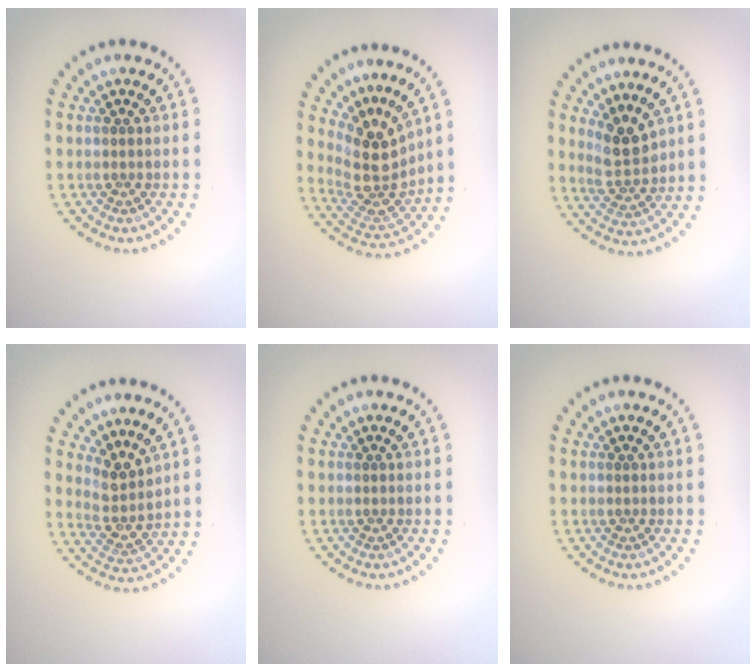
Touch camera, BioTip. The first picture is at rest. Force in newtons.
{"total": 4.4, "press": 3.3, "slide": 2.9}
{"total": 2.9, "press": 2.5, "slide": 1.4}
{"total": 2.7, "press": 2.0, "slide": 1.8}
{"total": 0.0}
{"total": 0.0}